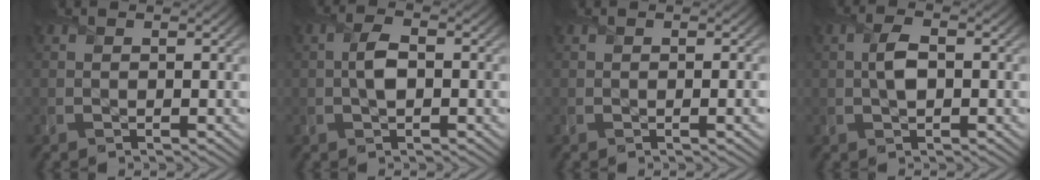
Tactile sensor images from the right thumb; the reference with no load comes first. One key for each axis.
{"total": 3.0, "fx": -0.1, "fy": 1.6, "fz": 2.6, "tx": -0.052, "ty": 0.002, "tz": -0.005}
{"total": 1.3, "fx": -0.1, "fy": 0.3, "fz": 1.3, "tx": -0.015, "ty": -0.001, "tz": -0.002}
{"total": 3.0, "fx": 0.1, "fy": 1.6, "fz": 2.6, "tx": -0.054, "ty": 0.002, "tz": 0.000}